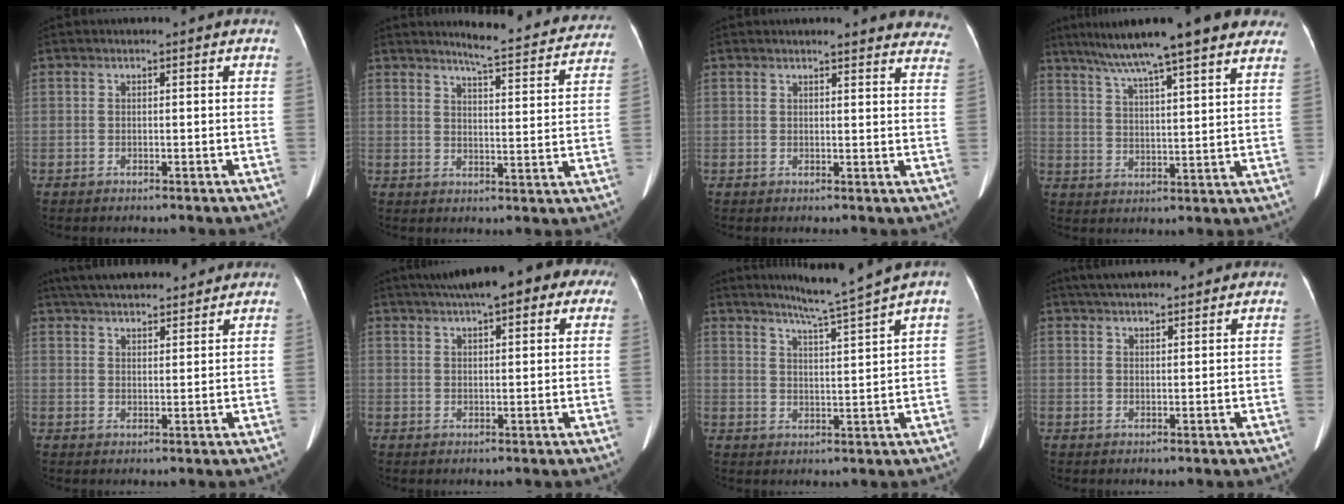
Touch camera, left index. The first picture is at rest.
{"total": 14.0, "force": [13.2, 1.8, 4.4], "torque": [-0.048, -0.026, 0.146]}
{"total": 14.3, "force": [13.5, 2.3, 4.2], "torque": [-0.017, -0.025, 0.127]}
{"total": 19.5, "force": [15.5, 1.8, 11.8], "torque": [-0.189, 0.034, 0.215]}
{"total": 15.1, "force": [13.5, 3.2, 6.0], "torque": [-0.103, 0.044, 0.200]}
{"total": 15.5, "force": [10.9, 4.7, 10.1], "torque": [-0.152, 0.059, 0.139]}
{"total": 9.2, "force": [8.0, -2.5, 3.9], "torque": [-0.071, -0.021, 0.126]}
{"total": 9.5, "force": [8.3, 1.7, 4.2], "torque": [-0.063, 0.037, 0.120]}